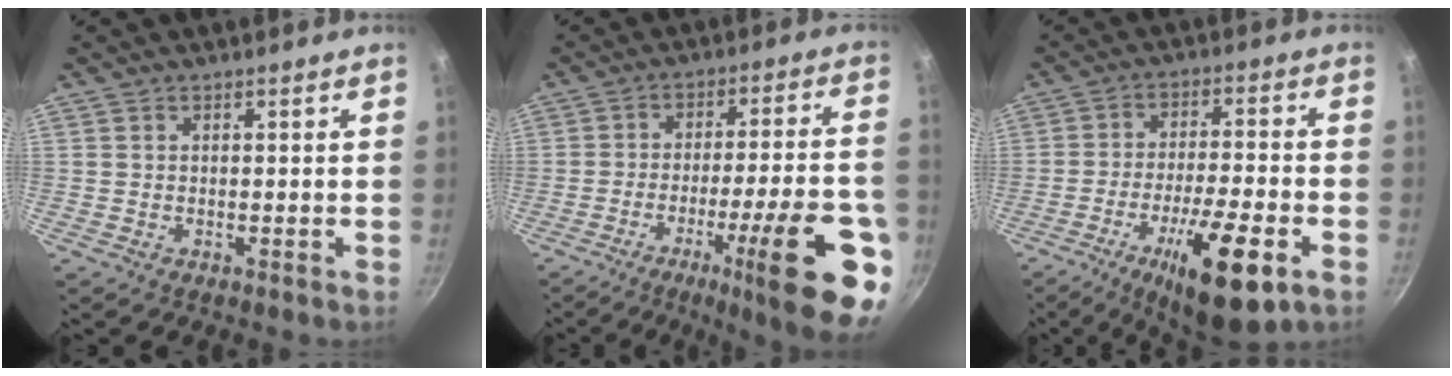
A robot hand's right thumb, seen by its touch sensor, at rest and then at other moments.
{"total": 20.5, "force": [-8.8, 4.1, 18.1], "torque": [-0.230, 0.034, -0.121]}
{"total": 16.6, "force": [-7.5, 4.3, 14.2], "torque": [-0.227, 0.025, -0.116]}